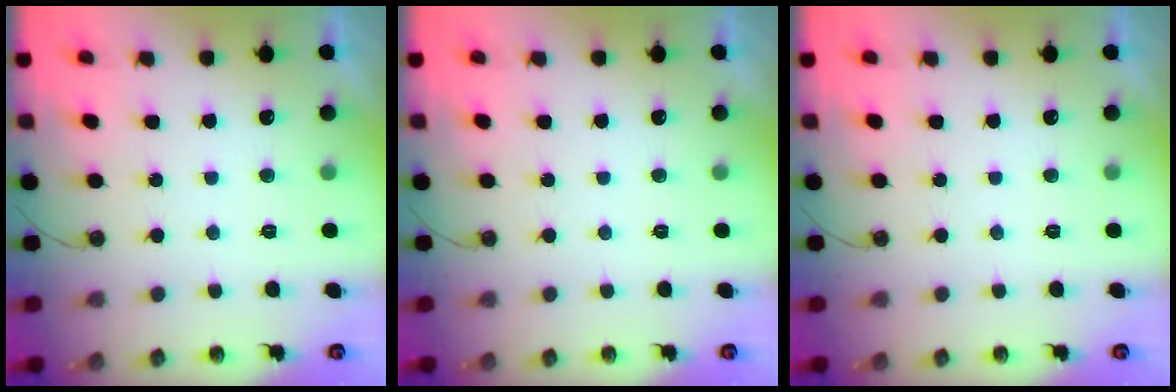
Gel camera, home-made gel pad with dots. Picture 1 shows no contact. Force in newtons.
{"total": 0.0}
{"total": 0.0}